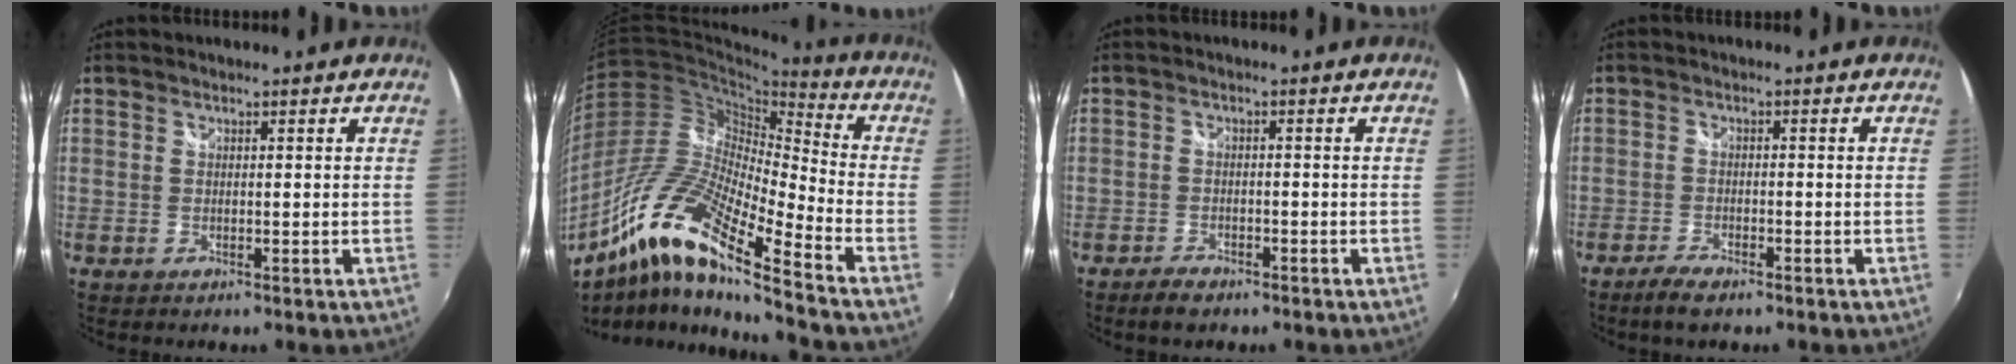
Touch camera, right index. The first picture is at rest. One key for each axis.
{"total": 18.0, "fx": -11.1, "fy": 2.4, "fz": 14.0, "tx": -0.259, "ty": -0.011, "tz": -0.230}
{"total": 3.5, "fx": -2.7, "fy": 1.6, "fz": 1.5, "tx": -0.042, "ty": -0.001, "tz": -0.049}
{"total": 4.0, "fx": -3.1, "fy": 1.1, "fz": 2.2, "tx": -0.064, "ty": -0.006, "tz": -0.063}